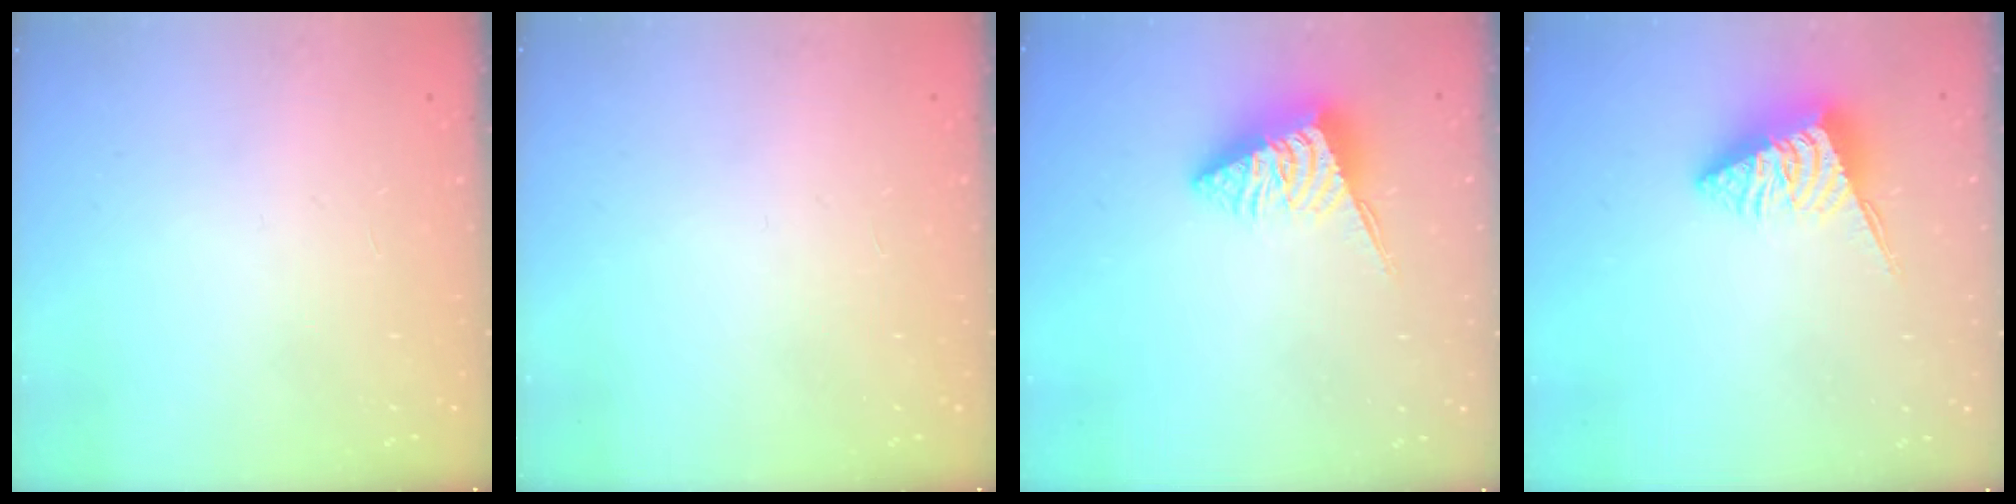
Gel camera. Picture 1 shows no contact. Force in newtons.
{"total": 0.0}
{"total": 6.0, "press": 6.0, "slide": 0.4}
{"total": 6.0, "press": 6.0, "slide": 0.4}